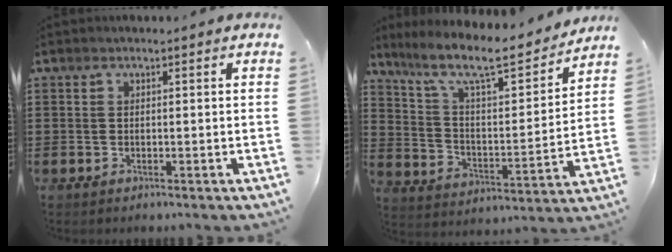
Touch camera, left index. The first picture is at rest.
{"total": 10.8, "force": [8.8, 1.6, 6.1], "torque": [-0.136, -0.056, 0.144]}